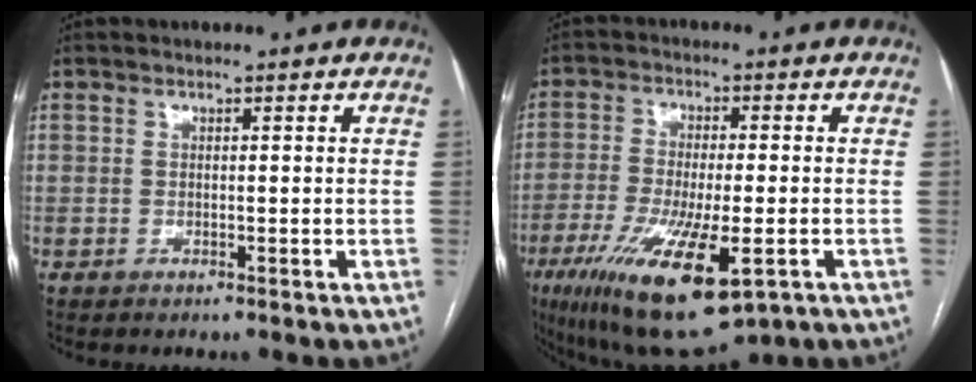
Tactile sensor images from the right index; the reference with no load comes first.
{"total": 16.3, "force": [-7.7, 3.9, 13.9], "torque": [-0.253, -0.042, -0.119]}